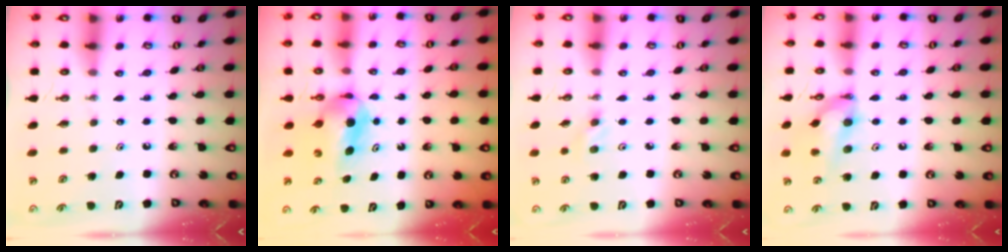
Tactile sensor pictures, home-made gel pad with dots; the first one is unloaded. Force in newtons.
{"total": 6.0, "press": 5.3, "slide": 2.9}
{"total": 4.8, "press": 4.7, "slide": 0.9}
{"total": 13.9, "press": 13.5, "slide": 3.3}